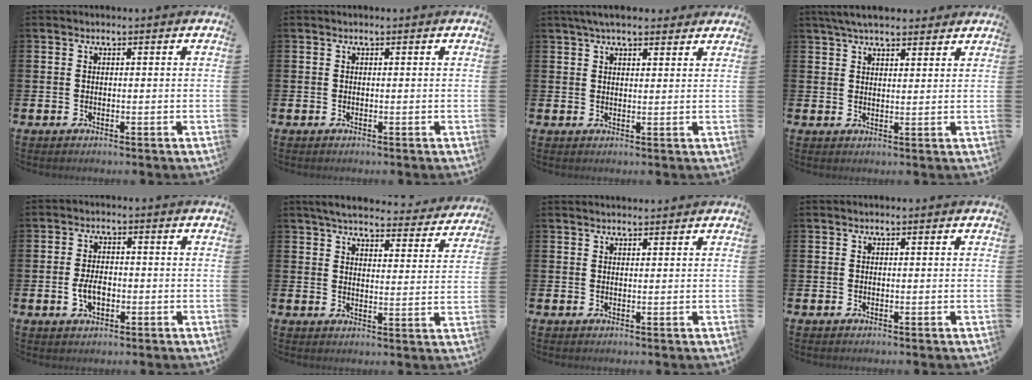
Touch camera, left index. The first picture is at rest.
{"total": 0.0}
{"total": 4.0, "force": [3.5, 1.1, 1.6], "torque": [-0.033, -0.006, 0.063]}
{"total": 4.5, "force": [4.1, 1.1, 1.5], "torque": [-0.034, -0.009, 0.076]}
{"total": 3.6, "force": [-0.7, 2.1, 2.7], "torque": [-0.036, -0.003, -0.016]}
{"total": 5.1, "force": [4.8, 0.9, 1.4], "torque": [-0.041, -0.035, 0.081]}
{"total": 1.1, "force": [1.1, 0.1, 0.1], "torque": [0.013, -0.006, 0.017]}
{"total": 0.0}